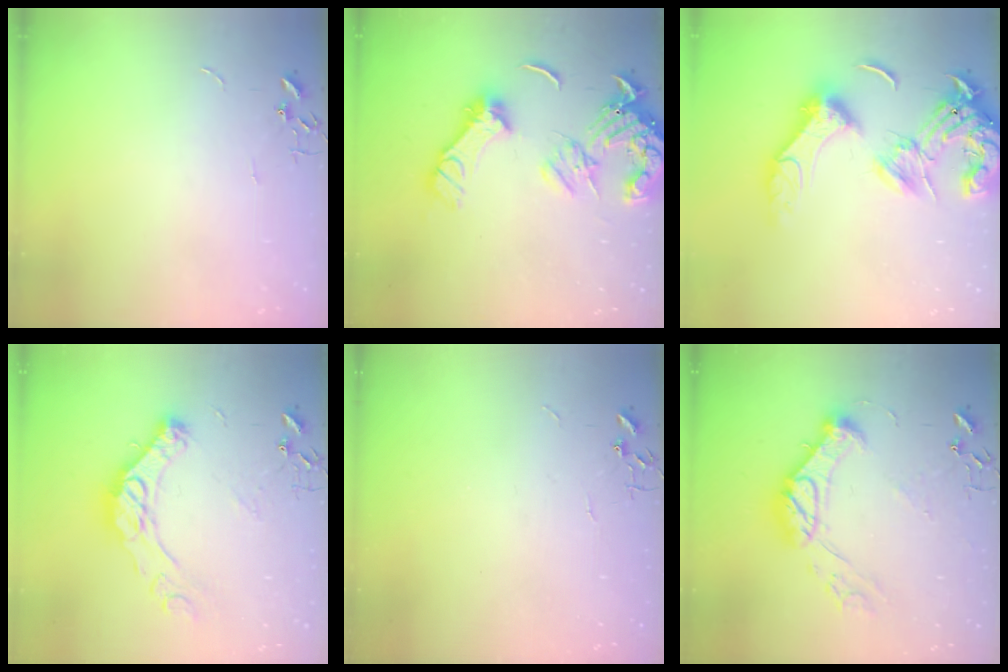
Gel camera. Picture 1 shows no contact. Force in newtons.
{"total": 16.5, "press": 16.3, "slide": 2.2}
{"total": 20.7, "press": 20.5, "slide": 2.6}
{"total": 16.5, "press": 16.5, "slide": 1.2}
{"total": 0.0}
{"total": 16.0, "press": 15.9, "slide": 1.2}